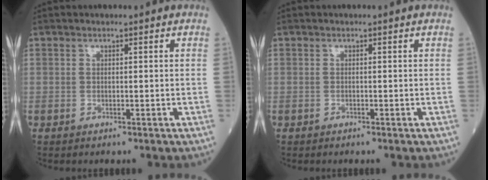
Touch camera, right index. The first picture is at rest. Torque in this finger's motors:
{"motor_torque": [0.00, 0.00, 0.00, -0.01]}